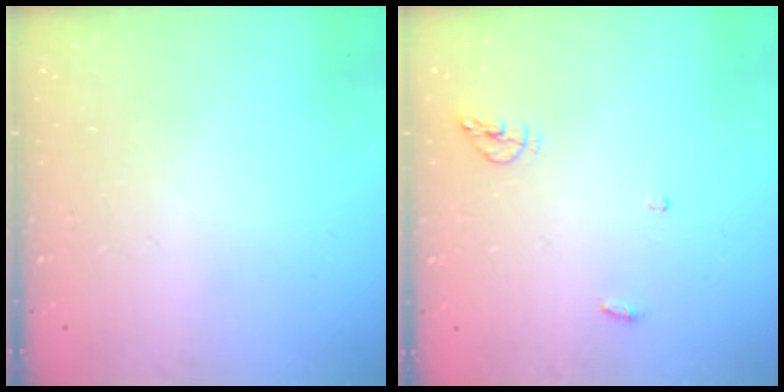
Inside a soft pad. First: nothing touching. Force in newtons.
{"total": 5.2, "press": 5.2, "slide": 0.7}